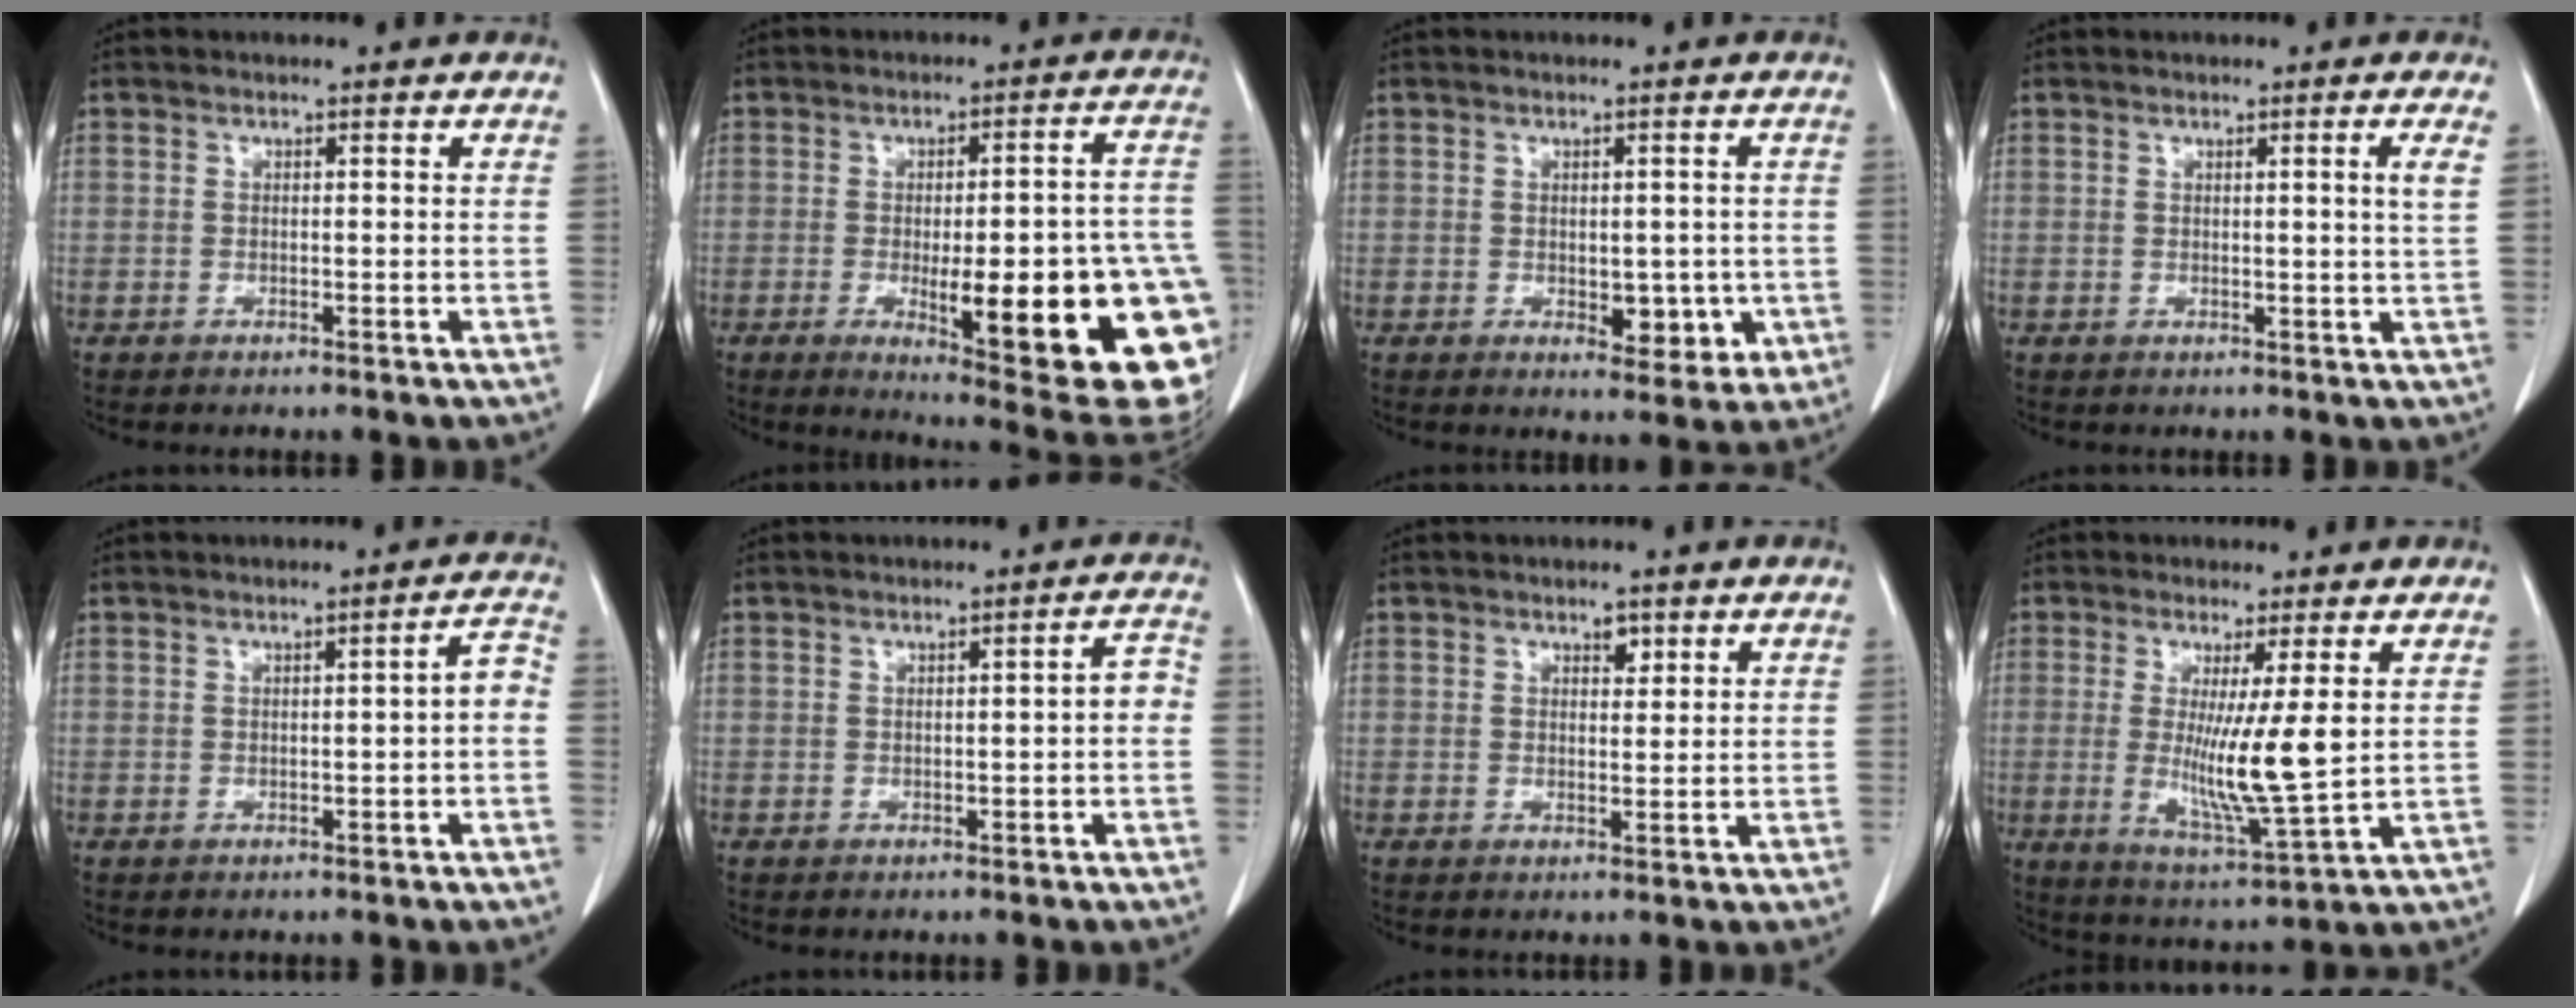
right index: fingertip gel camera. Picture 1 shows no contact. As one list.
[{"total": 23.9, "force": [-6.9, 4.4, 22.4], "torque": [-0.187, 0.002, -0.071]}, {"total": 5.4, "force": [-0.9, 3.0, 4.4], "torque": [-0.041, -0.003, -0.003]}, {"total": 2.1, "force": [0.9, -0.8, 1.8], "torque": [-0.027, -0.009, 0.016]}, {"total": 2.6, "force": [-0.4, 0.3, 2.6], "torque": [-0.030, 0.012, -0.004]}, {"total": 2.3, "force": [-0.3, 0.4, 2.3], "torque": [-0.027, 0.011, -0.003]}, {"total": 1.7, "force": [1.1, 0.8, 0.9], "torque": [-0.012, -0.004, 0.017]}, {"total": 9.5, "force": [0.9, -0.4, 9.5], "torque": [-0.181, -0.038, 0.018]}]